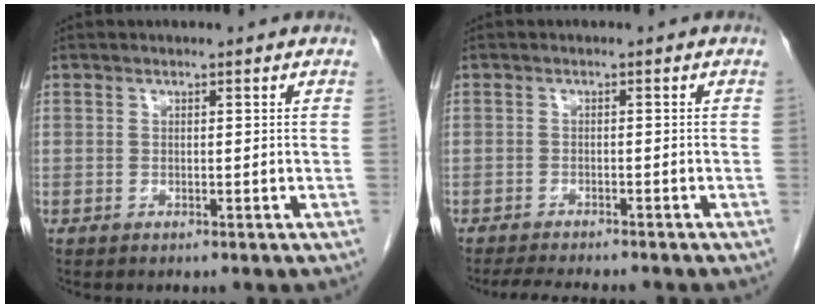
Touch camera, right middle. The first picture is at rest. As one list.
[{"total": 6.6, "force": [-5.9, 0.8, 2.9], "torque": [-0.042, -0.014, -0.089]}]